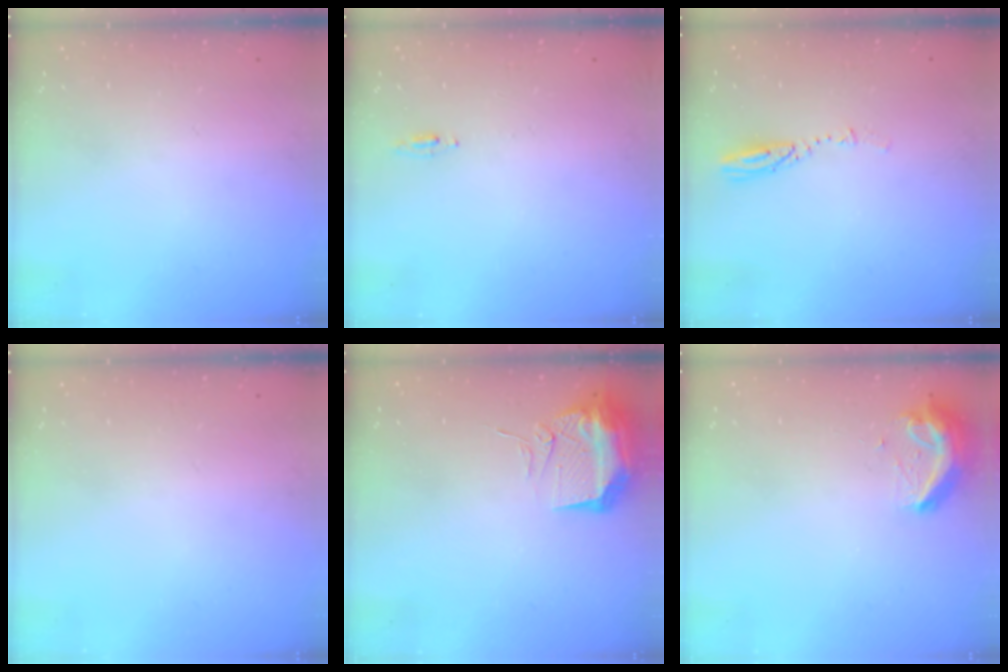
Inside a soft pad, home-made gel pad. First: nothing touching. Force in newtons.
{"total": 4.6, "press": 4.4, "slide": 1.6}
{"total": 3.6, "press": 3.5, "slide": 0.5}
{"total": 0.0}
{"total": 11.4, "press": 11.2, "slide": 1.9}
{"total": 9.5, "press": 9.5, "slide": 0.6}